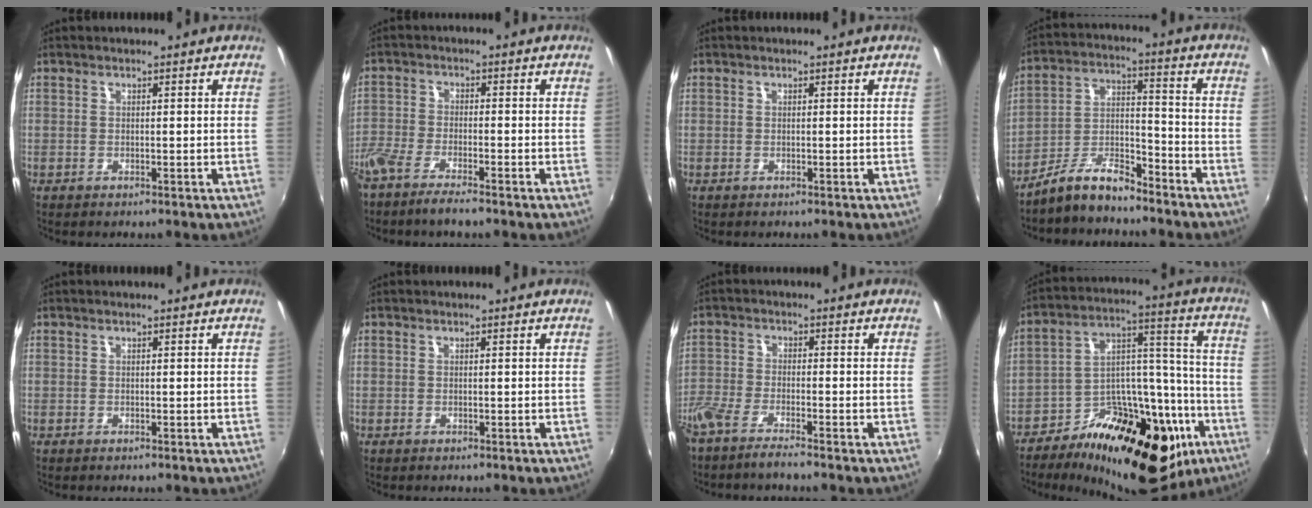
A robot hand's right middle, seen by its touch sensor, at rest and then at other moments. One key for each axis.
{"total": 6.9, "fx": -5.6, "fy": 1.1, "fz": 3.9, "tx": -0.101, "ty": -0.019, "tz": -0.112}
{"total": 0.0}
{"total": 9.1, "fx": -7.6, "fy": 2.5, "fz": 4.2, "tx": -0.092, "ty": 0.023, "tz": -0.144}
{"total": 0.0}
{"total": 0.0}
{"total": 6.0, "fx": -5.2, "fy": 0.4, "fz": 3.1, "tx": -0.085, "ty": -0.016, "tz": -0.103}
{"total": 29.1, "fx": -16.2, "fy": 13.9, "fz": 19.7, "tx": -0.288, "ty": 0.031, "tz": -0.231}